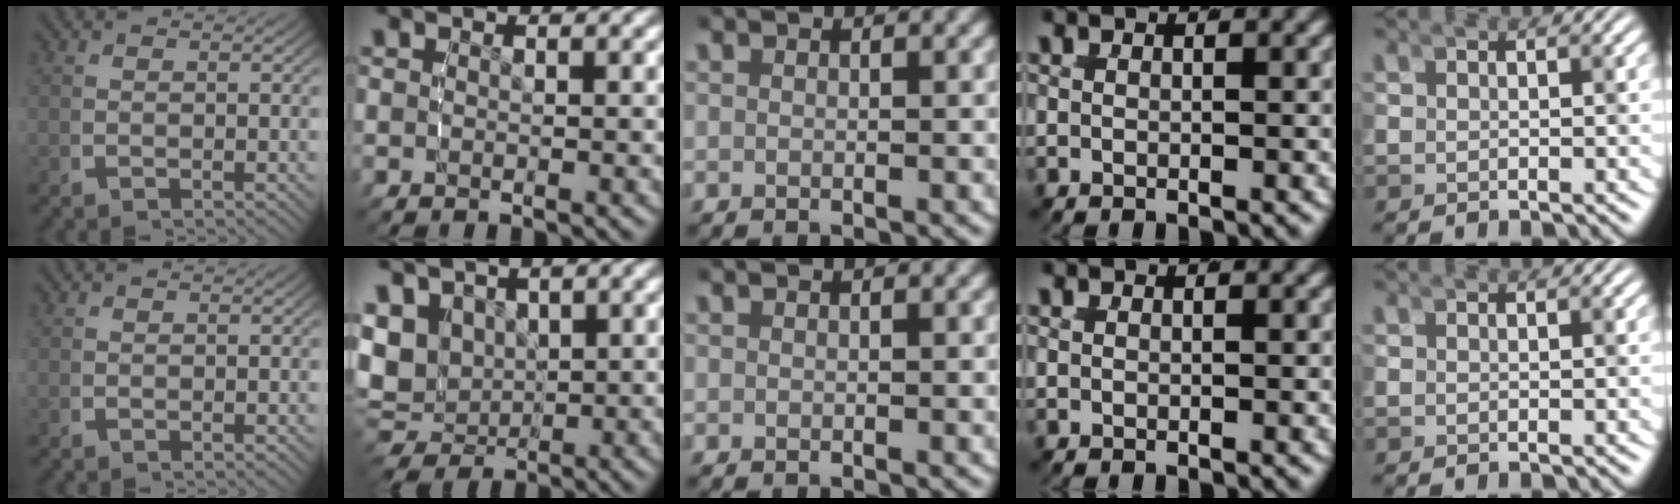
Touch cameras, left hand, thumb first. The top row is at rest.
{"index": {"total": 7.6, "force": [1.3, 6.7, 3.3], "torque": [-0.097, -0.031, 0.036]}}